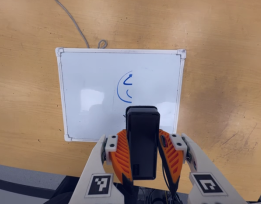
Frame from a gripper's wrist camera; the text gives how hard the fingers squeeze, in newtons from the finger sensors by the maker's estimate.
{"total": 5.9, "left": 4.6, "right": 7.2}